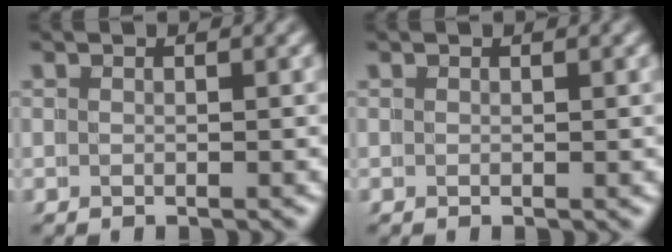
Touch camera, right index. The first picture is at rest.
{"total": 0.0}